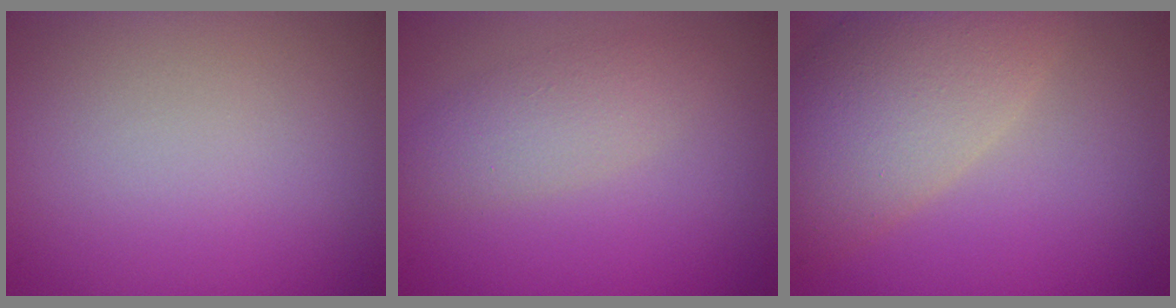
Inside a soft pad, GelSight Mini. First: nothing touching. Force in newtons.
{"total": 2.6, "press": 2.6, "slide": 0.1}
{"total": 8.2, "press": 8.2, "slide": 0.7}